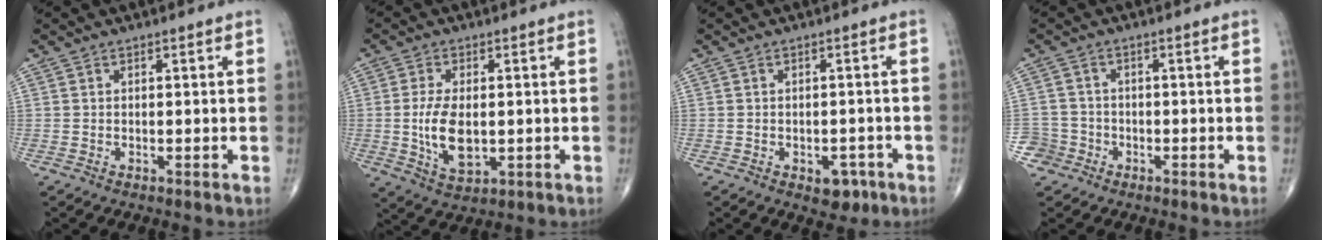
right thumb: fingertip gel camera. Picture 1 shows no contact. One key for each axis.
{"total": 9.1, "fx": -0.5, "fy": 4.8, "fz": 7.7, "tx": -0.139, "ty": -0.010, "tz": -0.004}
{"total": 4.2, "fx": -2.0, "fy": 2.7, "fz": 2.4, "tx": -0.010, "ty": 0.011, "tz": -0.022}
{"total": 3.9, "fx": -2.1, "fy": 3.3, "fz": -0.4, "tx": 0.028, "ty": 0.017, "tz": -0.043}